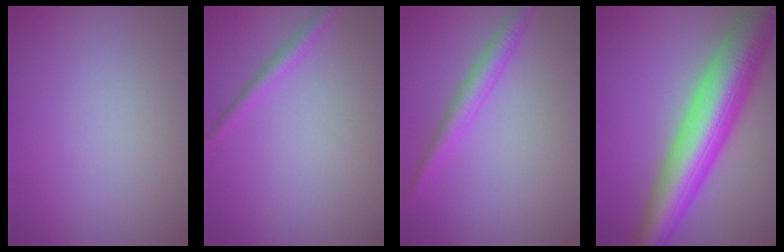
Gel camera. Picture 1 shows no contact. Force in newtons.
{"total": 1.5, "press": 1.5, "slide": 0.1}
{"total": 2.7, "press": 2.7, "slide": 0.1}
{"total": 11.2, "press": 11.2, "slide": 0.4}